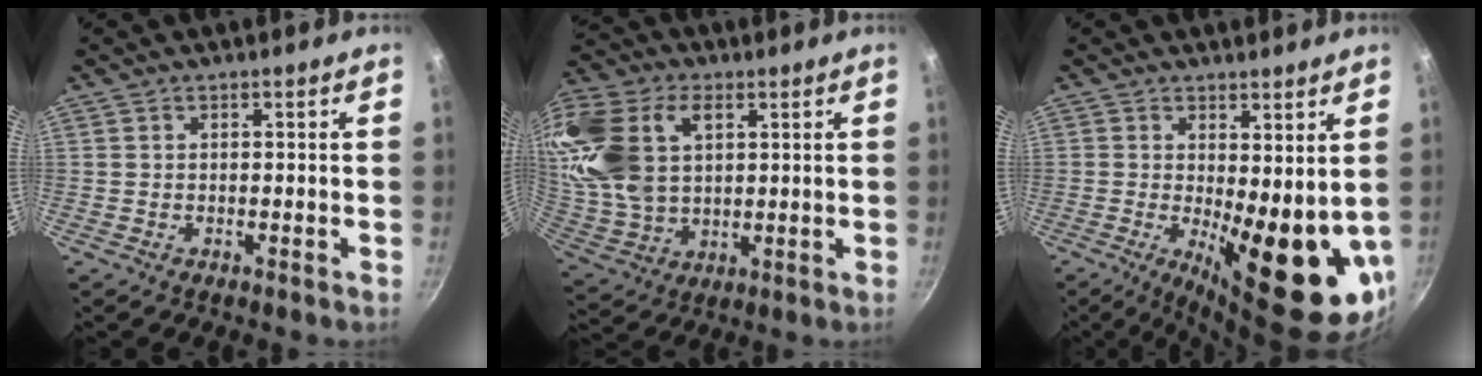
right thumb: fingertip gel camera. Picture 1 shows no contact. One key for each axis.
{"total": 23.0, "fx": 7.0, "fy": 15.1, "fz": 15.8, "tx": -0.343, "ty": 0.003, "tz": 0.138}
{"total": 14.9, "fx": -0.1, "fy": 5.2, "fz": 13.9, "tx": -0.159, "ty": -0.032, "tz": 0.012}